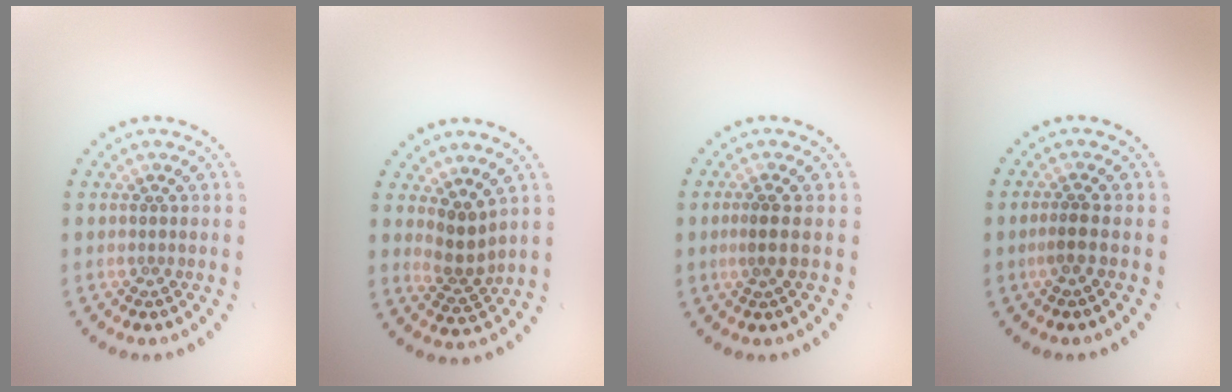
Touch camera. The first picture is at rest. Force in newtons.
{"total": 2.5, "press": 2.0, "slide": 1.5}
{"total": 1.8, "press": 1.4, "slide": 1.1}
{"total": 1.3, "press": 1.0, "slide": 0.8}